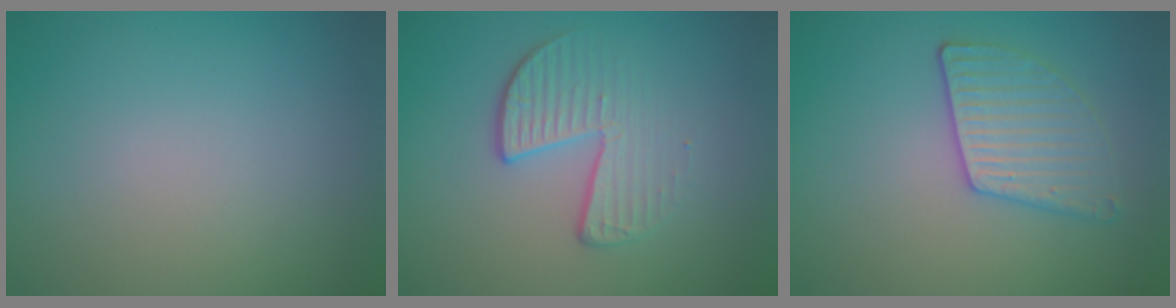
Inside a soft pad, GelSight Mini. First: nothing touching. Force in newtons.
{"total": 3.9, "press": 2.7, "slide": 2.8}
{"total": 2.9, "press": 2.9, "slide": 0.6}